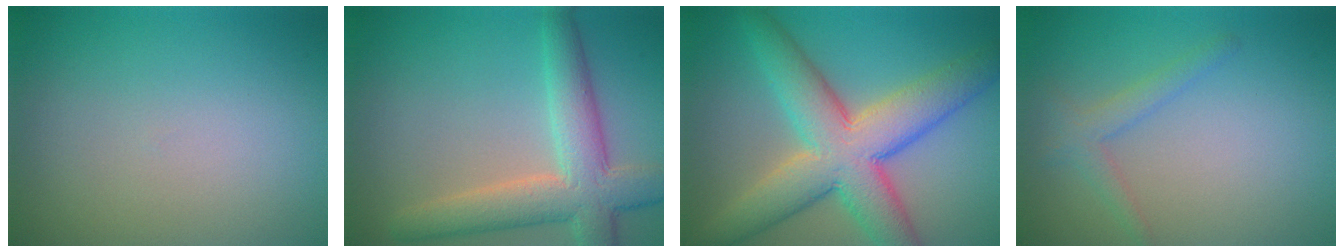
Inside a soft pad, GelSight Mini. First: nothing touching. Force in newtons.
{"total": 6.5, "press": 6.5, "slide": 0.5}
{"total": 9.7, "press": 9.7, "slide": 0.3}
{"total": 1.8, "press": 1.8, "slide": 0.0}